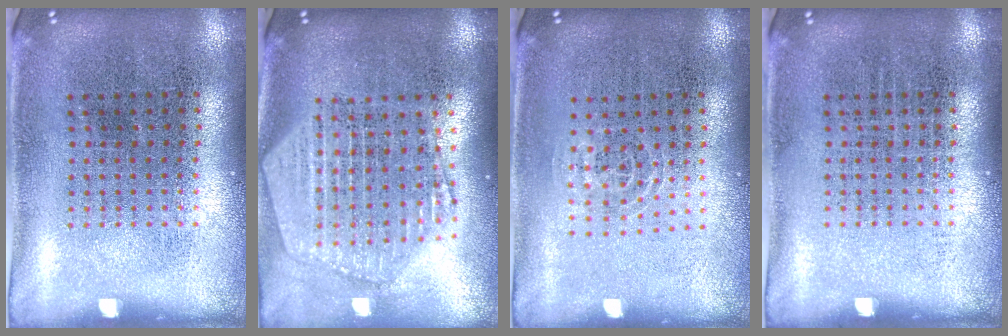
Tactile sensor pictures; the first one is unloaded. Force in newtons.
{"total": 2.4, "press": 2.1, "slide": 1.3}
{"total": 1.0, "press": 0.5, "slide": 0.8}
{"total": 0.0}